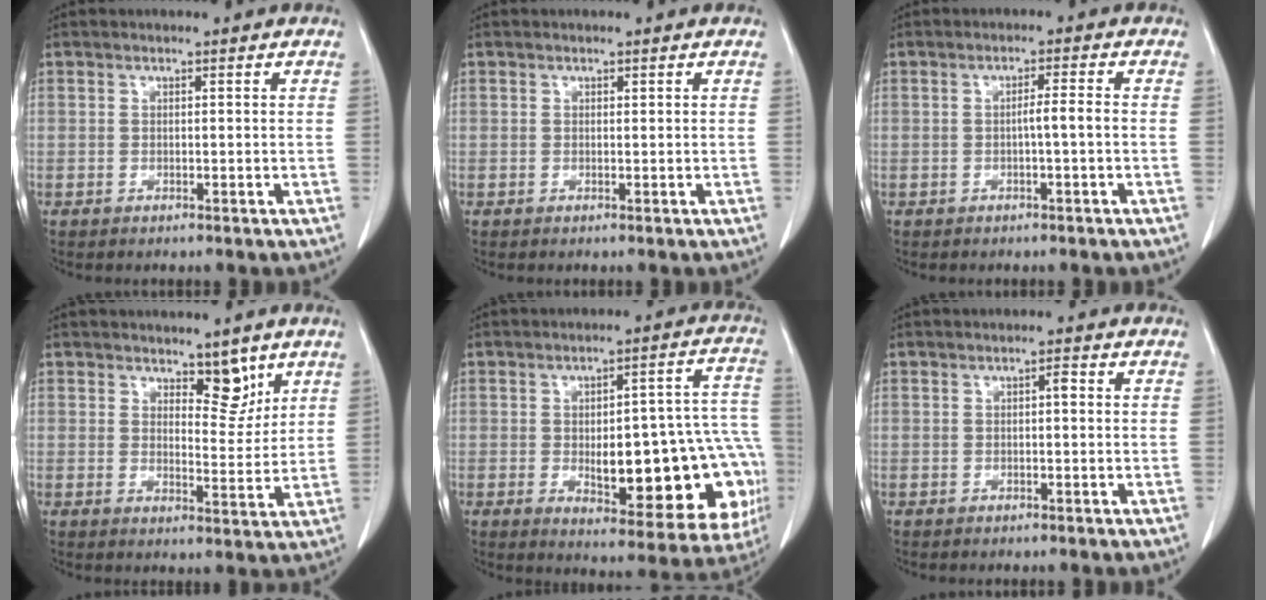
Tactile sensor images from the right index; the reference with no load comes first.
{"total": 0.0}
{"total": 2.3, "force": [-0.5, -0.2, 2.2], "torque": [-0.034, 0.003, -0.008]}
{"total": 5.0, "force": [3.4, 2.0, 2.9], "torque": [-0.033, -0.009, 0.053]}
{"total": 21.3, "force": [-4.0, 7.3, 19.7], "torque": [-0.169, 0.037, -0.022]}
{"total": 1.0, "force": [0.1, 0.3, 1.0], "torque": [-0.015, 0.004, 0.001]}